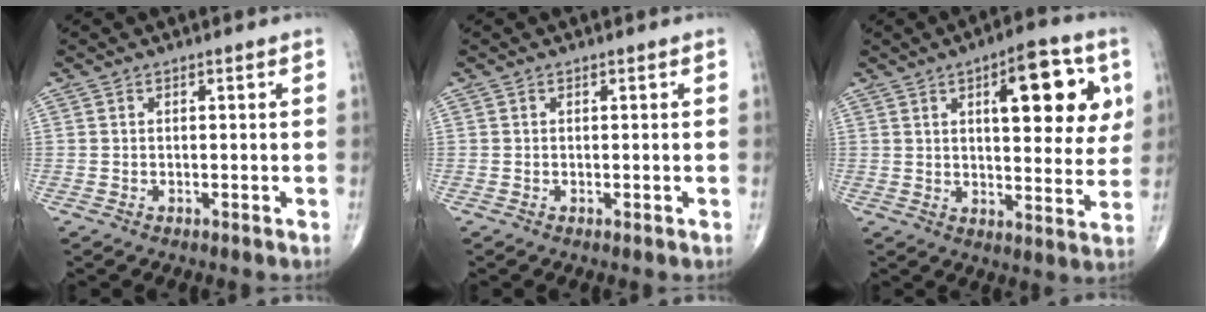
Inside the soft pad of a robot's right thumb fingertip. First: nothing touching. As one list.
[{"total": 0.0}, {"total": 16.7, "force": [5.9, 6.5, 14.2], "torque": [-0.151, -0.016, 0.079]}]